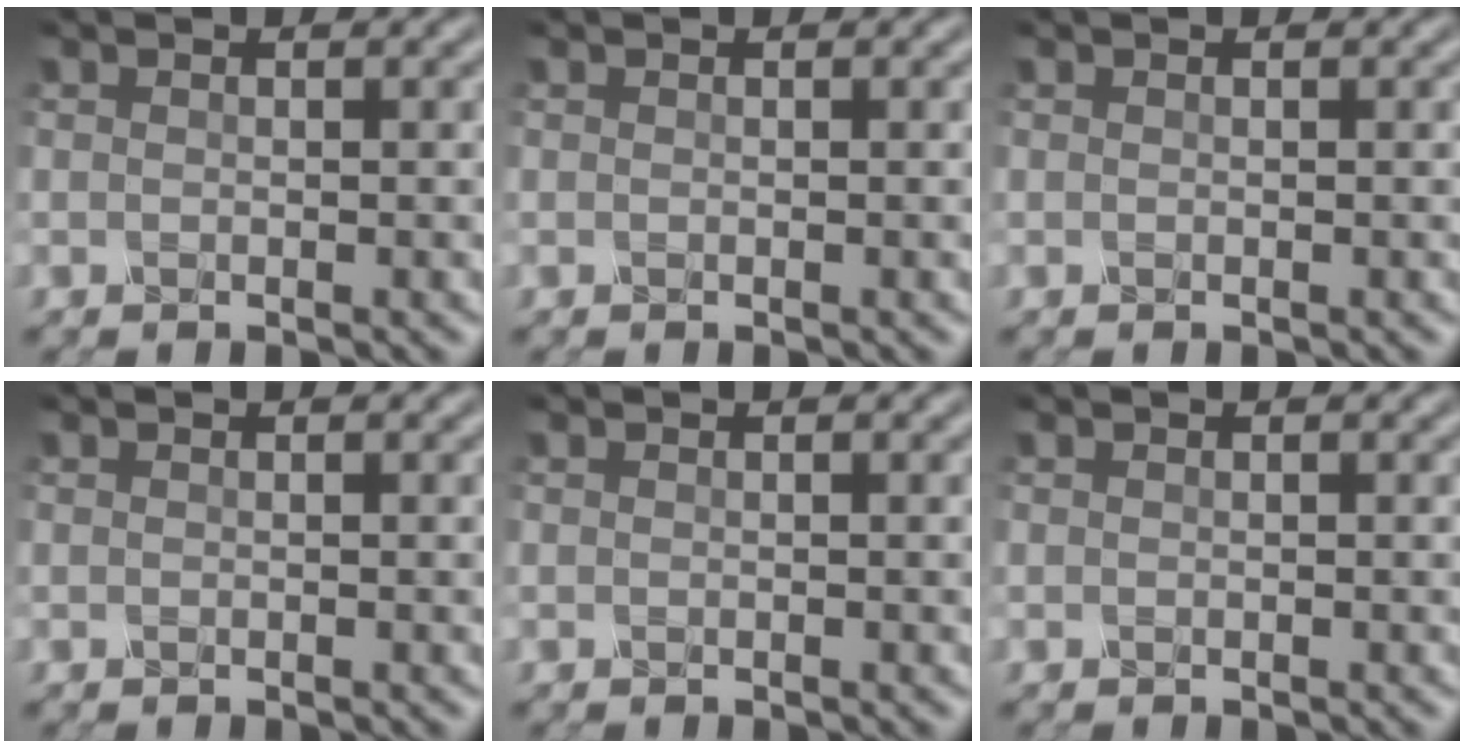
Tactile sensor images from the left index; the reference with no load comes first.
{"total": 0.0}
{"total": 0.0}
{"total": 0.0}
{"total": 0.0}
{"total": 0.0}